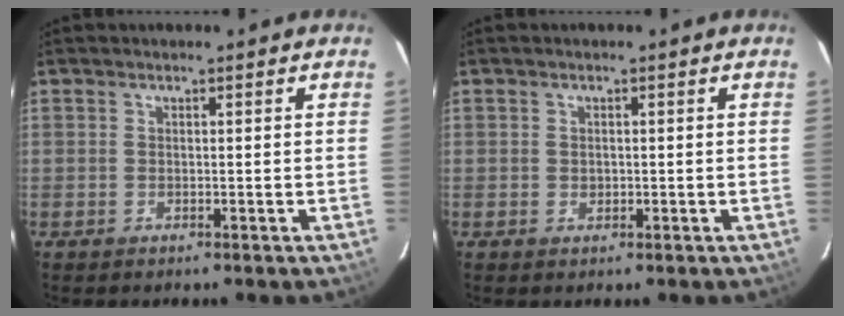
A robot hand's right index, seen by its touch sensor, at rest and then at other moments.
{"total": 0.8, "force": [0.0, 0.8, 0.3], "torque": [-0.002, 0.001, 0.001]}